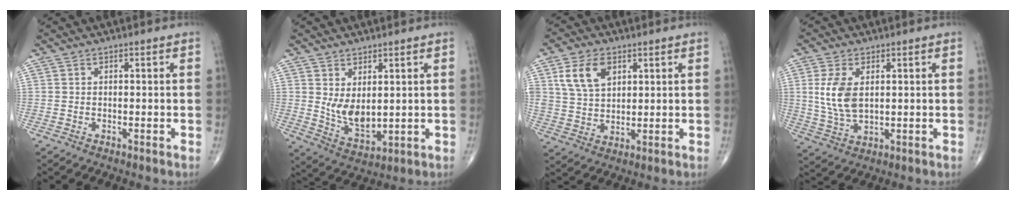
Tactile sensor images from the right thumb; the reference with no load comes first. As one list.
[{"total": 7.3, "force": [1.5, 3.9, 5.9], "torque": [-0.091, -0.028, 0.046]}, {"total": 9.1, "force": [3.8, 5.8, 5.8], "torque": [-0.096, -0.011, 0.076]}, {"total": 8.4, "force": [1.6, 4.7, 6.8], "torque": [-0.140, -0.009, 0.042]}]